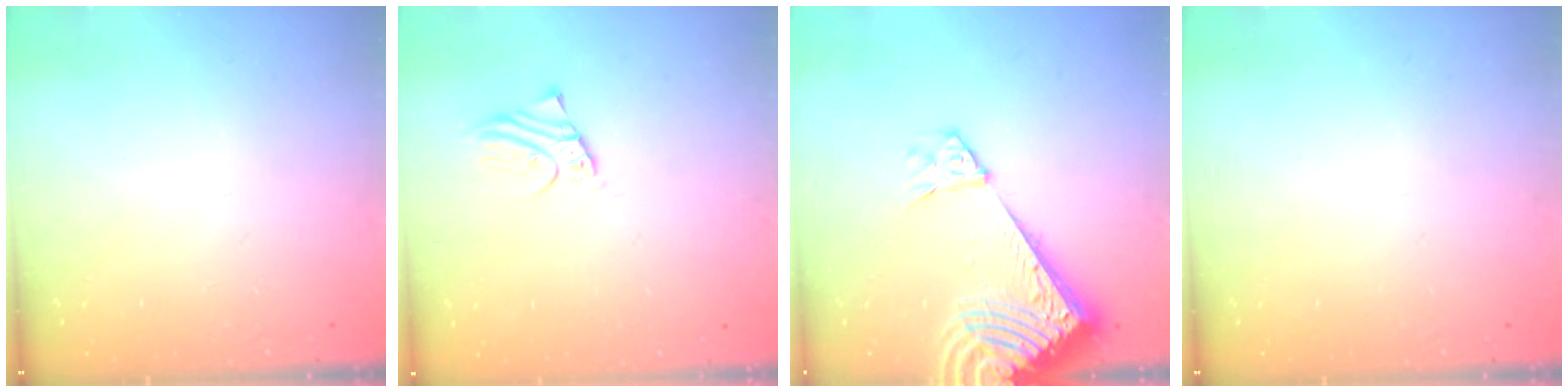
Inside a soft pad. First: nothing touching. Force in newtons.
{"total": 2.4, "press": 2.4, "slide": 0.0}
{"total": 9.9, "press": 9.9, "slide": 1.3}
{"total": 0.0}